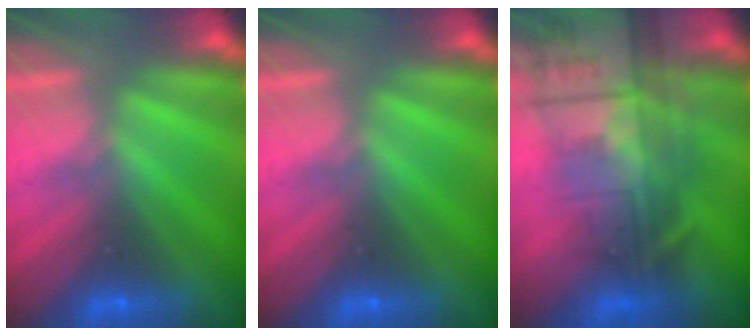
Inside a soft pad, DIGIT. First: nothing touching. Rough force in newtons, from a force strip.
{"total": 0.0}
{"total": 7.7}